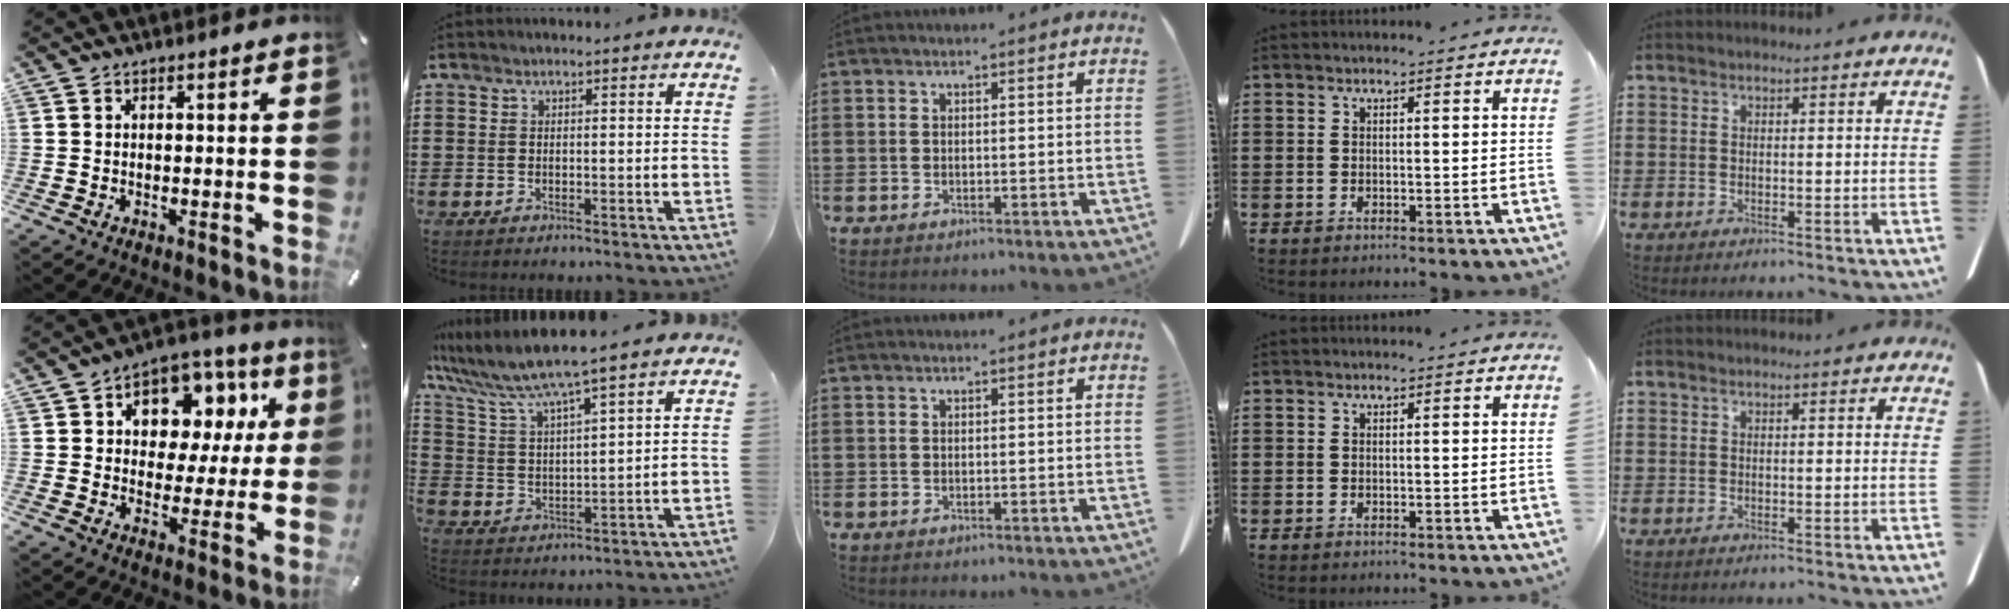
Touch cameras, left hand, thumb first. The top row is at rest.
{"thumb": {"total": 11.5, "force": [4.6, 8.7, 5.8], "torque": [-0.088, -0.032, 0.083]}, "index": {"total": 7.1, "force": [6.2, -0.5, 3.6], "torque": [-0.095, -0.038, 0.102]}}